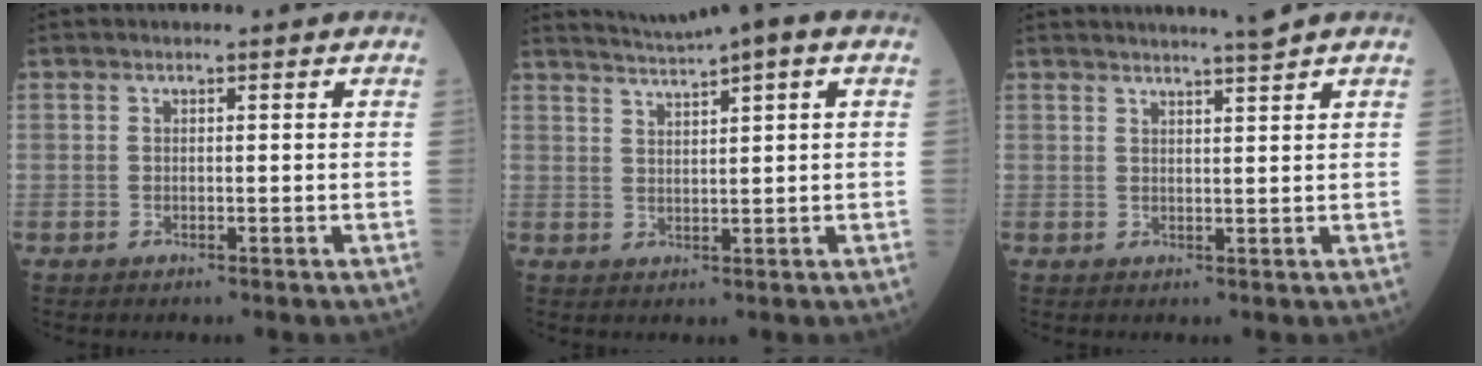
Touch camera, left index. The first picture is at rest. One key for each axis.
{"total": 6.6, "fx": 4.9, "fy": -0.1, "fz": 4.4, "tx": -0.082, "ty": 0.025, "tz": 0.079}
{"total": 3.7, "fx": 3.3, "fy": -1.1, "fz": 1.2, "tx": -0.020, "ty": -0.003, "tz": 0.050}